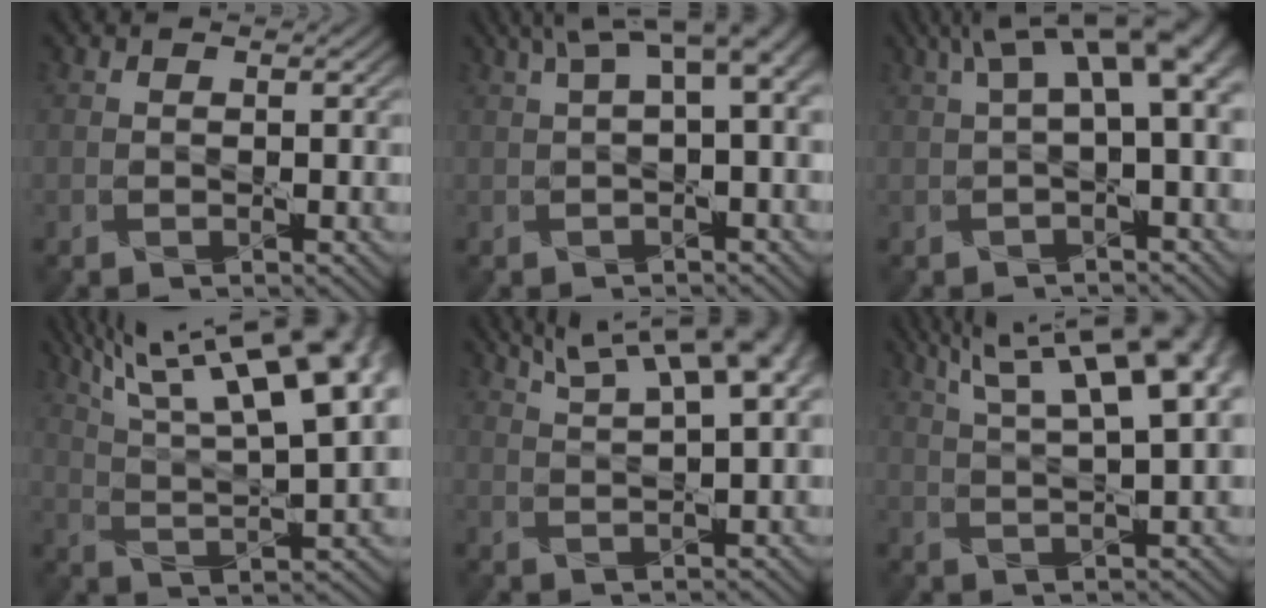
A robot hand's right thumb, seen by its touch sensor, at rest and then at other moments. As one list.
[{"total": 6.6, "force": [2.2, 1.8, 6.0], "torque": [-0.095, 0.028, 0.042]}, {"total": 8.0, "force": [2.1, 2.3, 7.3], "torque": [-0.115, 0.028, 0.036]}, {"total": 20.4, "force": [10.4, 6.6, 16.3], "torque": [-0.280, 0.048, 0.162]}, {"total": 10.7, "force": [5.8, 2.7, 8.5], "torque": [-0.135, 0.034, 0.081]}, {"total": 15.0, "force": [7.2, 4.3, 12.5], "torque": [-0.196, 0.040, 0.096]}]